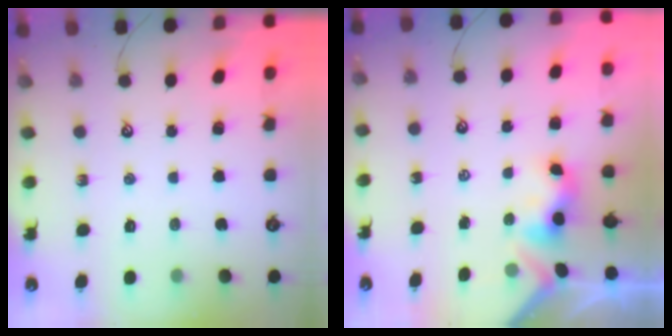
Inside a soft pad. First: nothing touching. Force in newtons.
{"total": 3.1, "press": 3.1, "slide": 0.4}